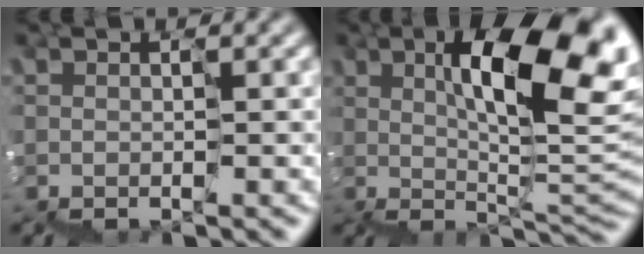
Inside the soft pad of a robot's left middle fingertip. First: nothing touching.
{"total": 10.7, "force": [2.9, 4.1, 9.5], "torque": [-0.137, 0.001, 0.052]}